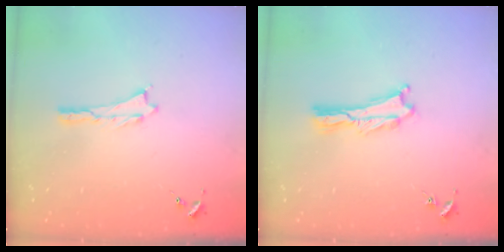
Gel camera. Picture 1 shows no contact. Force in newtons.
{"total": 0.7, "press": 0.7, "slide": 0.2}